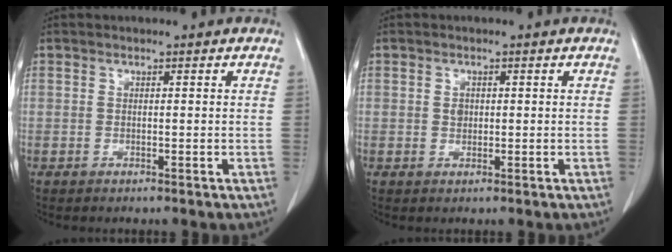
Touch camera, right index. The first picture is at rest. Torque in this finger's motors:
{"motor_torque": [0.06, -0.01, 0.03, 0.00]}